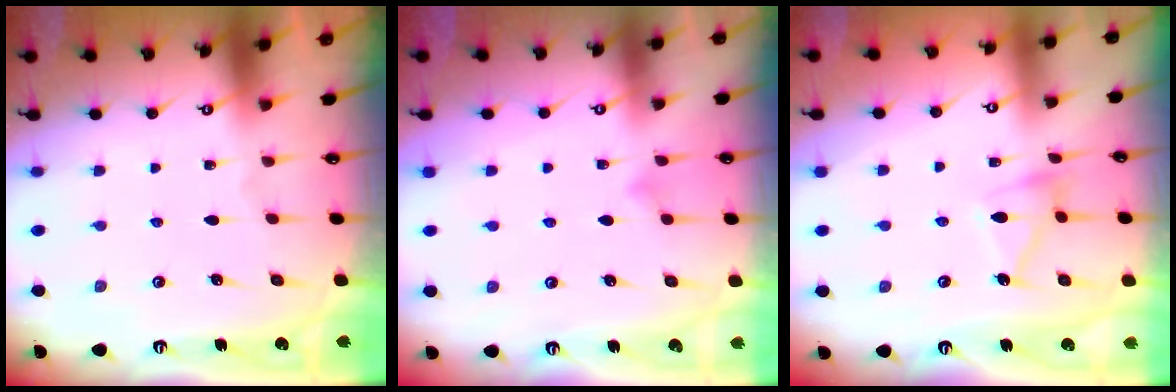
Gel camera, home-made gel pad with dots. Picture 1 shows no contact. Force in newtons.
{"total": 5.4, "press": 5.3, "slide": 0.5}
{"total": 11.0, "press": 10.9, "slide": 0.6}